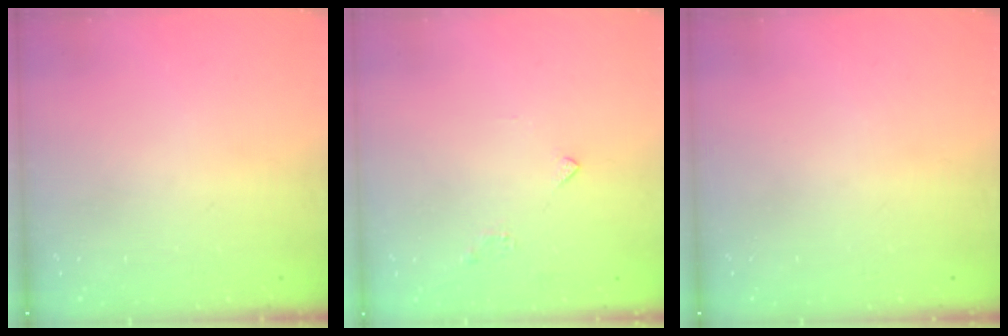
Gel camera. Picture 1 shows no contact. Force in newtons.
{"total": 2.4, "press": 2.3, "slide": 0.6}
{"total": 0.0}